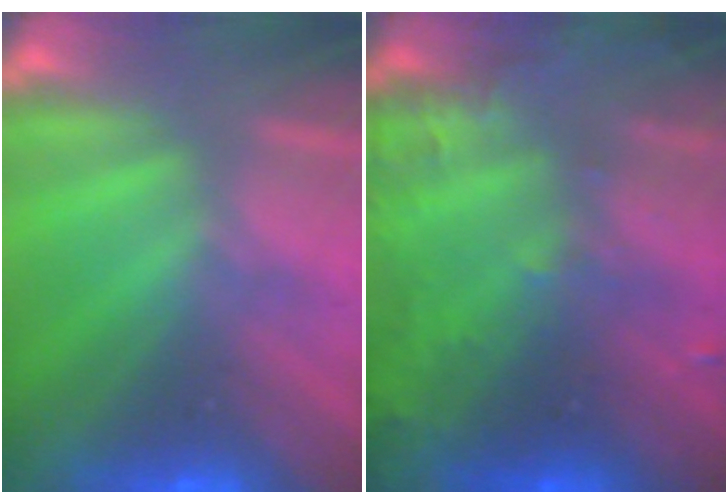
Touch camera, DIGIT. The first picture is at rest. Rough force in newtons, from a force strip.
{"total": 6.7}